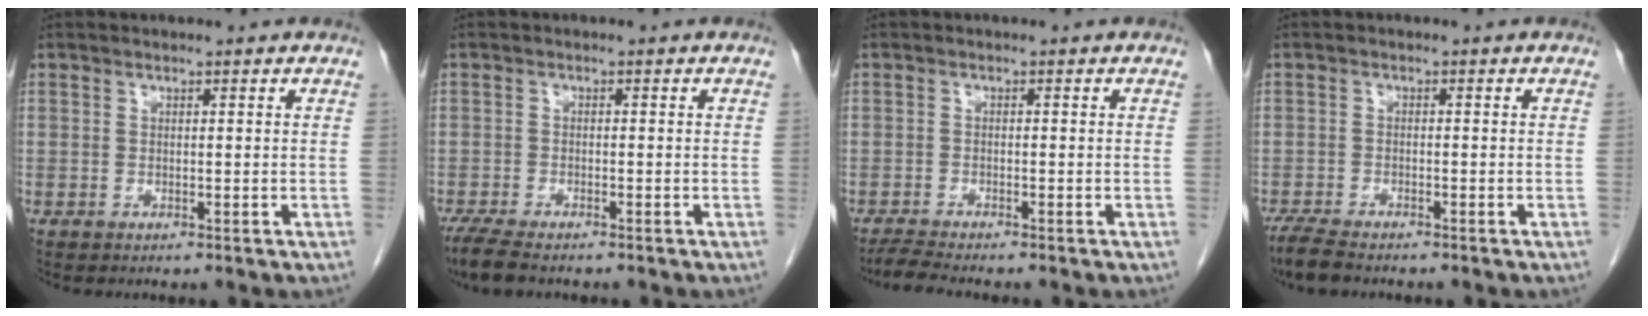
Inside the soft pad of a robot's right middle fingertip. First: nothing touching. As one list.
[{"total": 5.7, "force": [-4.6, 1.3, 3.1], "torque": [-0.061, -0.015, -0.076]}, {"total": 3.3, "force": [-3.0, -0.4, 1.3], "torque": [-0.031, -0.016, -0.054]}, {"total": 4.9, "force": [-4.2, 1.0, 2.4], "torque": [-0.048, -0.014, -0.072]}]